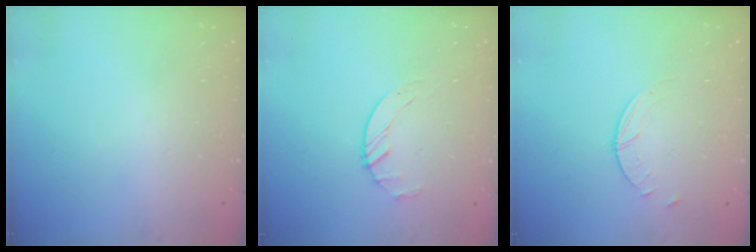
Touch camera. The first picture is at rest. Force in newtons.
{"total": 2.1, "press": 2.1, "slide": 0.3}
{"total": 0.9, "press": 0.9, "slide": 0.2}